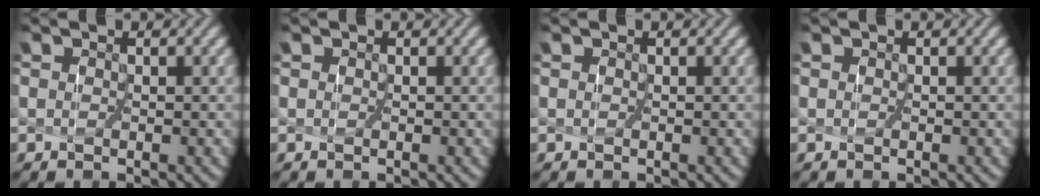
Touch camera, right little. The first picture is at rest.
{"total": 0.0}
{"total": 0.0}
{"total": 0.0}